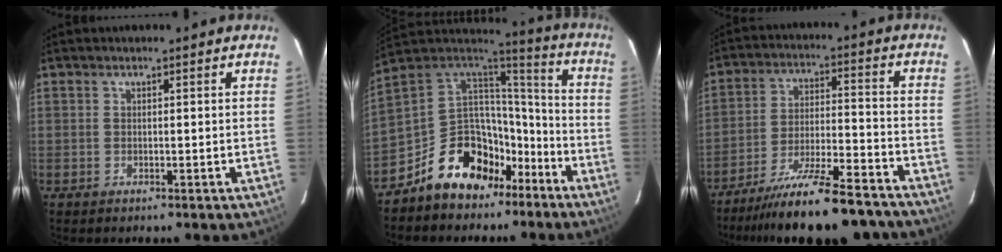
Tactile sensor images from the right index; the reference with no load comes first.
{"total": 17.8, "force": [-10.8, 11.3, 8.4], "torque": [-0.169, 0.046, -0.165]}
{"total": 20.0, "force": [-17.5, 3.2, 9.1], "torque": [-0.167, -0.021, -0.258]}